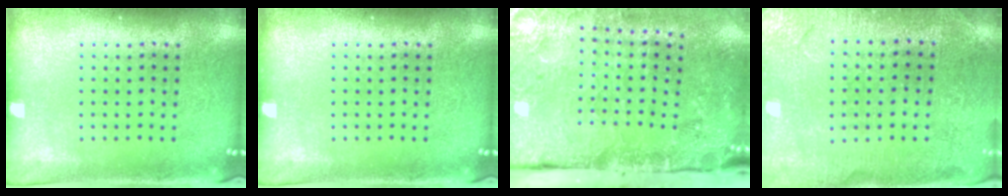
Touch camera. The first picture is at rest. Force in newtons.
{"total": 0.0}
{"total": 3.9, "press": 3.4, "slide": 1.8}
{"total": 0.5, "press": 0.5, "slide": 0.2}